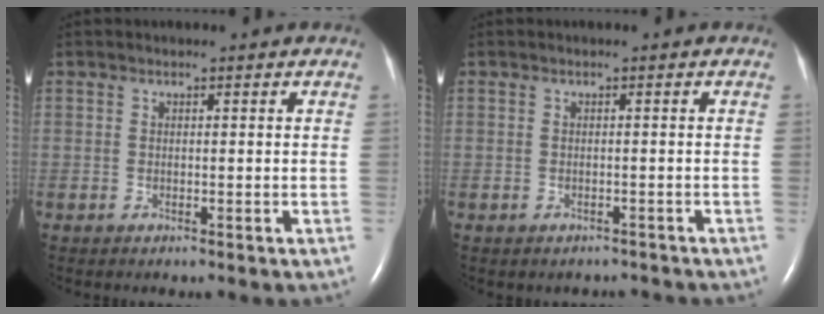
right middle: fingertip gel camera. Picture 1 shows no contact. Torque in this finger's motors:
{"motor_torque": [0.25, -0.40, 0.02, 0.03]}